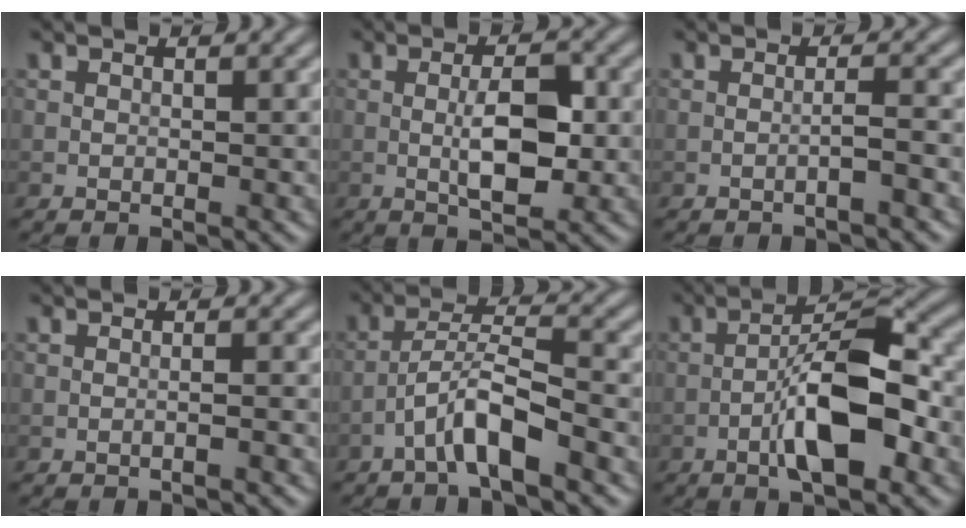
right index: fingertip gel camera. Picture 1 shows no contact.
{"total": 4.8, "force": [-0.4, 1.7, 4.5], "torque": [-0.087, 0.001, -0.009]}
{"total": 1.5, "force": [-0.7, 0.1, 1.3], "torque": [-0.017, 0.008, -0.018]}
{"total": 1.0, "force": [-0.3, 0.2, 0.9], "torque": [-0.012, -0.003, -0.015]}
{"total": 4.6, "force": [-2.7, 0.7, 3.7], "torque": [-0.070, 0.018, -0.053]}
{"total": 7.9, "force": [-2.8, 2.1, 7.1], "torque": [-0.112, 0.021, -0.050]}